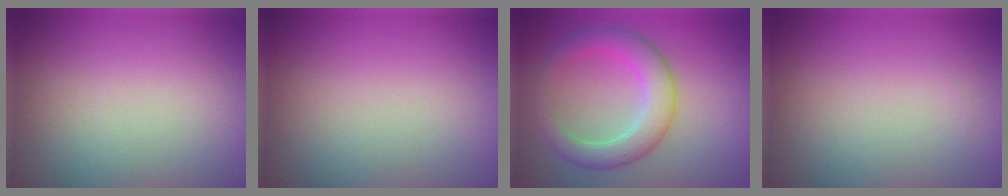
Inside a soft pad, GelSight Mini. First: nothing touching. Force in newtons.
{"total": 0.0}
{"total": 4.6, "press": 4.6, "slide": 0.0}
{"total": 0.0}